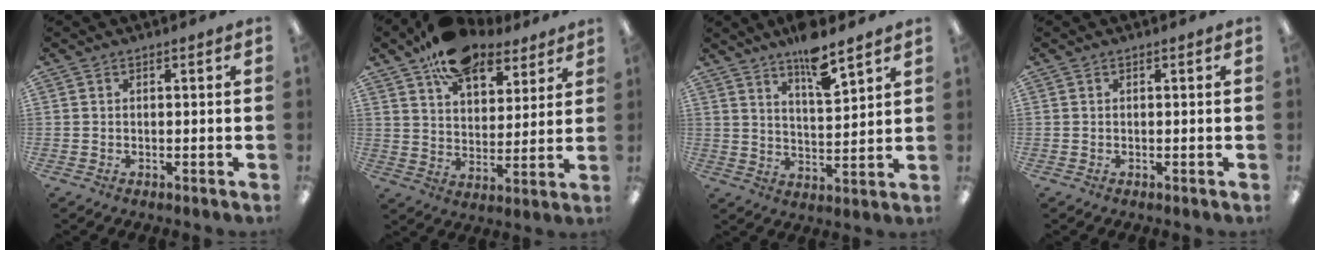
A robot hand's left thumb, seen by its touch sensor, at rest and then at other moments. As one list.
[{"total": 14.8, "force": [10.7, 7.9, 6.6], "torque": [-0.099, -0.055, 0.195]}, {"total": 9.4, "force": [7.5, 2.2, 5.3], "torque": [-0.084, -0.048, 0.127]}, {"total": 0.0}]